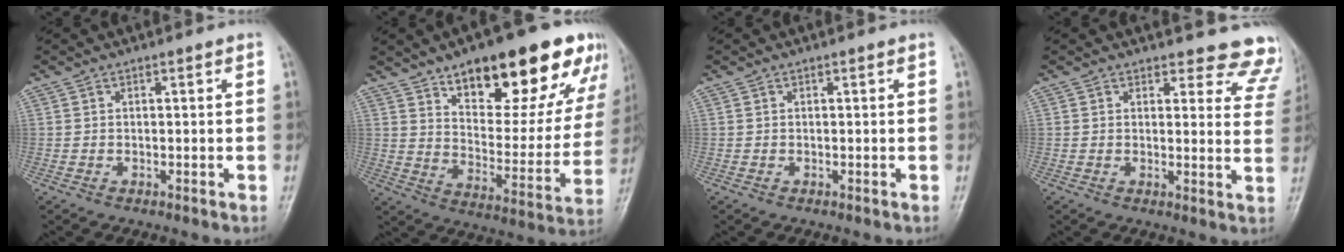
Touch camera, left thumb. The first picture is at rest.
{"total": 24.6, "force": [15.3, 10.1, 16.3], "torque": [-0.166, -0.051, 0.223]}
{"total": 0.0}
{"total": 12.1, "force": [11.4, 4.0, 0.6], "torque": [0.056, -0.091, 0.090]}